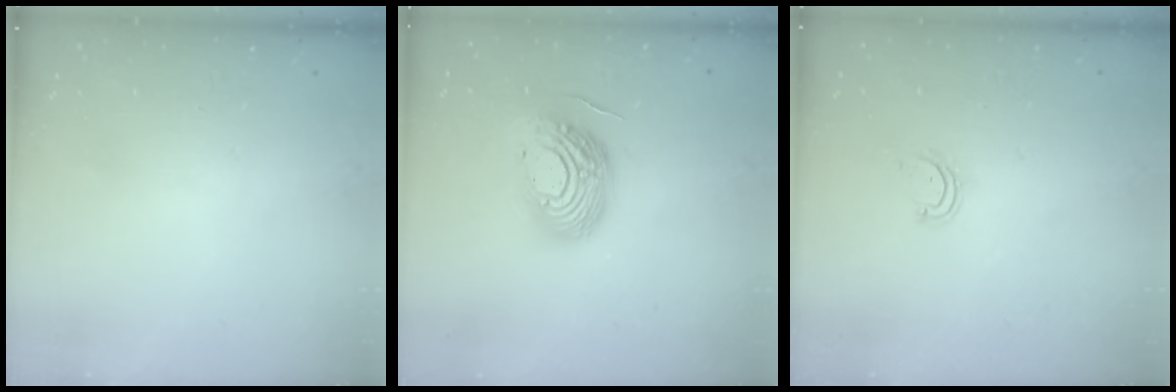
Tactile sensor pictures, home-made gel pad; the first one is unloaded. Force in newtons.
{"total": 15.0, "press": 14.9, "slide": 1.5}
{"total": 2.8, "press": 2.8, "slide": 0.3}